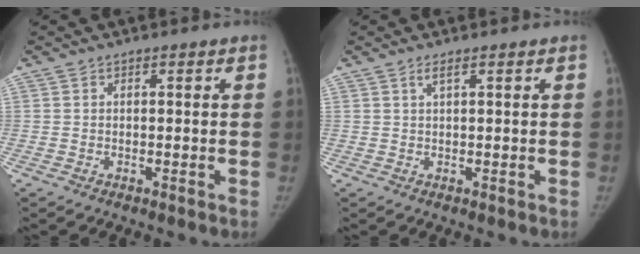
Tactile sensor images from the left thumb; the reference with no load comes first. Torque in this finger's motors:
{"motor_torque": [0.53, 0.22, 0.32, -0.33, 0.11]}